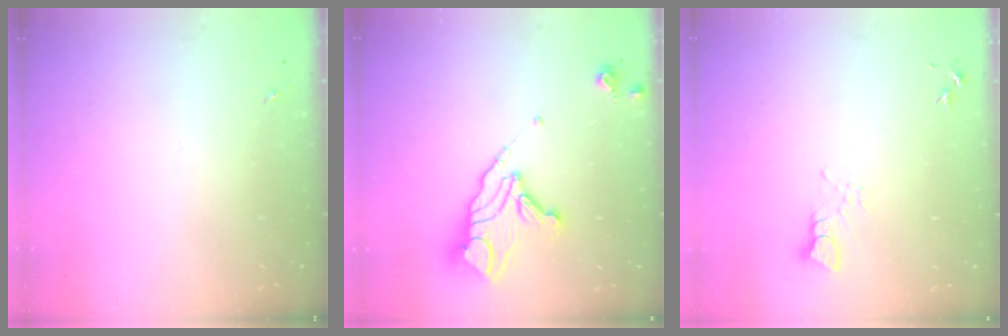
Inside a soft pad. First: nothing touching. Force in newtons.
{"total": 14.3, "press": 14.3, "slide": 1.0}
{"total": 3.3, "press": 3.3, "slide": 0.0}